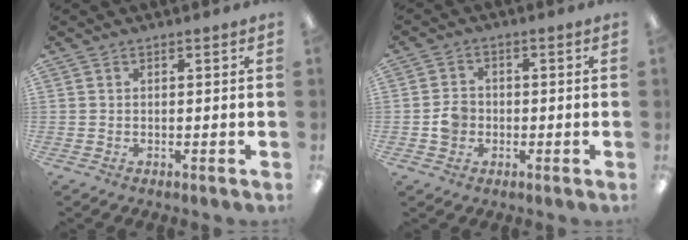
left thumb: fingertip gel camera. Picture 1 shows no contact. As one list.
[{"total": 4.4, "force": [-1.0, 3.8, 1.9], "torque": [-0.033, 0.009, -0.016]}]